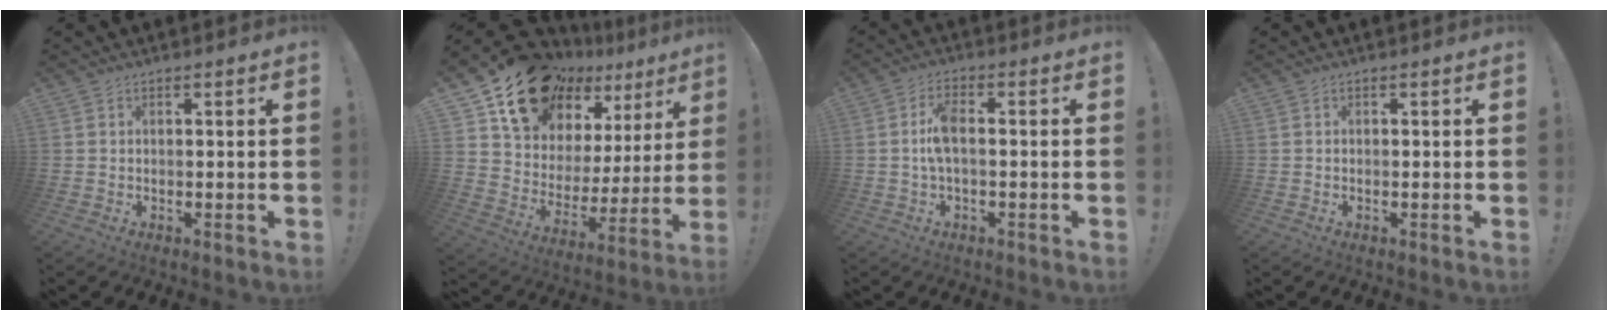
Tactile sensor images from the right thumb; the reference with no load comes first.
{"total": 19.5, "force": [15.6, 9.3, 7.0], "torque": [-0.123, -0.109, 0.295]}
{"total": 6.2, "force": [-0.2, 2.2, 5.8], "torque": [-0.125, -0.005, -0.006]}
{"total": 0.0}